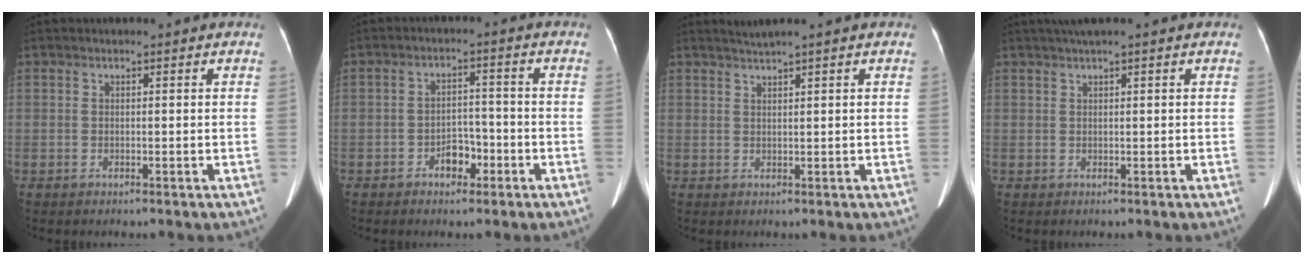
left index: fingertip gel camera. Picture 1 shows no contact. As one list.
[{"total": 3.9, "force": [-2.3, 2.2, 2.1], "torque": [-0.034, 0.008, -0.035]}, {"total": 1.8, "force": [1.5, -0.7, 0.7], "torque": [-0.016, 0.005, 0.034]}, {"total": 2.4, "force": [1.7, -0.3, 1.7], "torque": [-0.034, 0.020, 0.035]}]